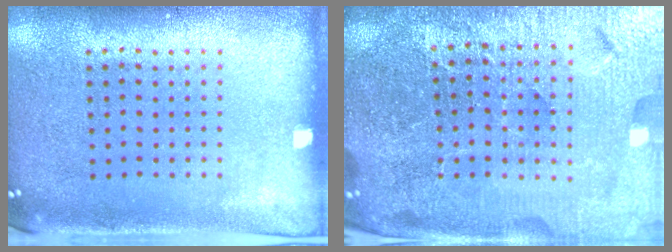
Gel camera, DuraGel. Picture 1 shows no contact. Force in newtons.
{"total": 5.9, "press": 5.2, "slide": 2.6}